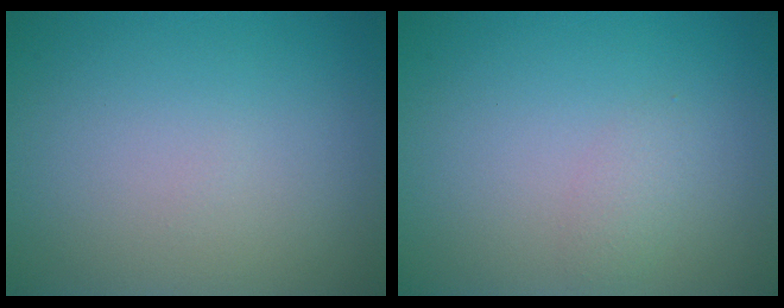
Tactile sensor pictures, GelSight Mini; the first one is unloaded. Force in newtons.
{"total": 1.1, "press": 1.1, "slide": 0.1}